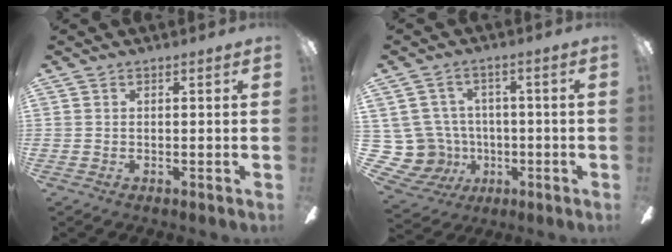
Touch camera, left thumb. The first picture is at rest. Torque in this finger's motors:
{"motor_torque": [0.02, 0.02, -0.48, 0.21, 0.01]}